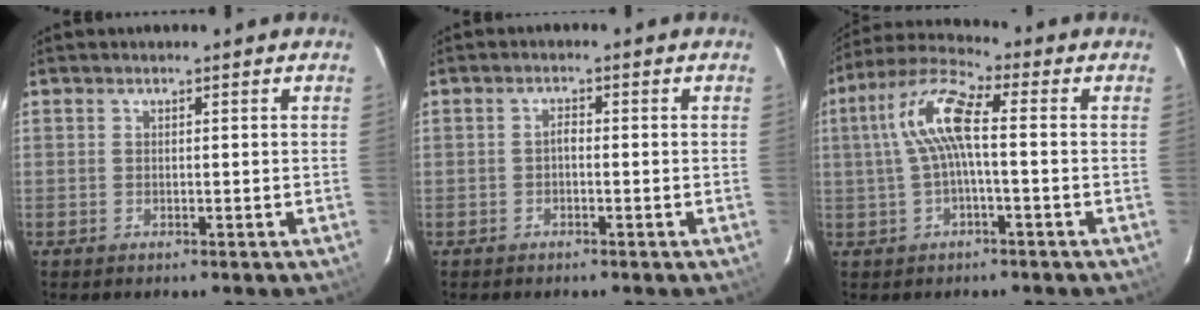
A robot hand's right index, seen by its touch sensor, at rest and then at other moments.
{"total": 1.1, "force": [-0.6, 0.5, 0.8], "torque": [-0.015, 0.007, -0.012]}
{"total": 9.4, "force": [0.3, 2.2, 9.1], "torque": [-0.193, 0.022, 0.004]}